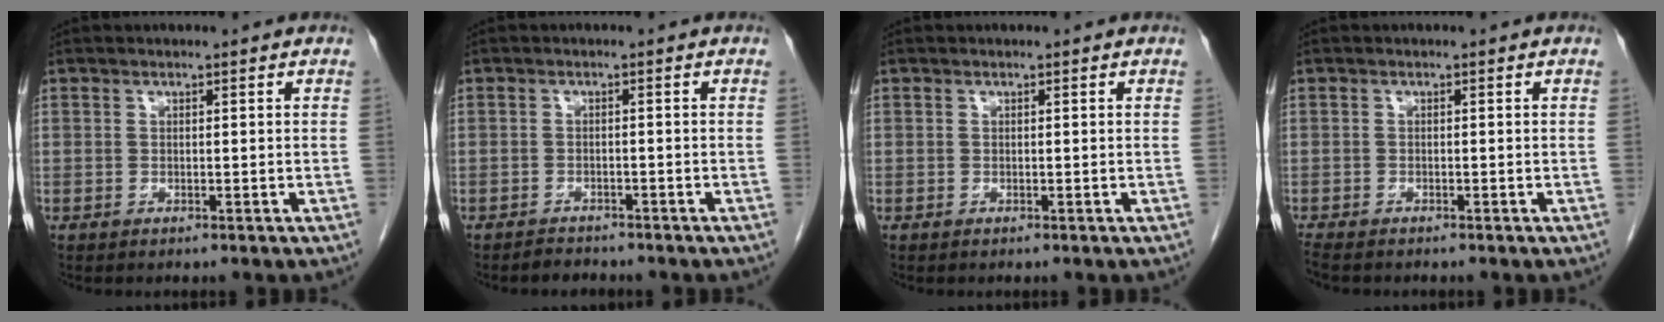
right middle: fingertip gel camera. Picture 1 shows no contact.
{"total": 1.7, "force": [-1.6, 0.6, 0.0], "torque": [-0.006, -0.003, -0.023]}
{"total": 0.0}
{"total": 2.9, "force": [-2.5, 0.7, 1.3], "torque": [-0.025, -0.008, -0.039]}